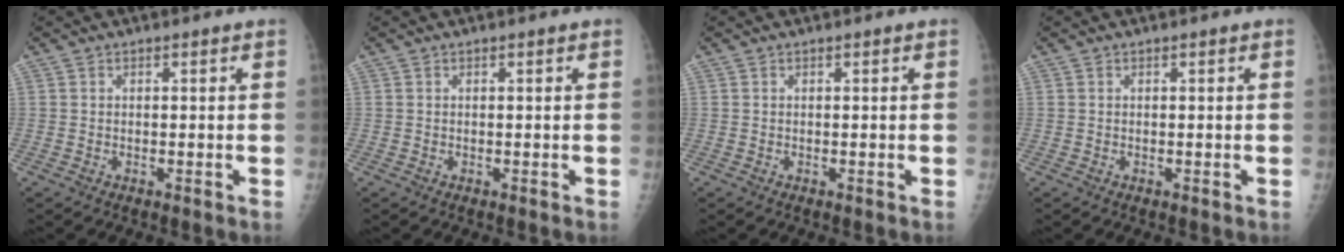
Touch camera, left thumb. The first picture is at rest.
{"total": 0.0}
{"total": 0.0}
{"total": 0.0}